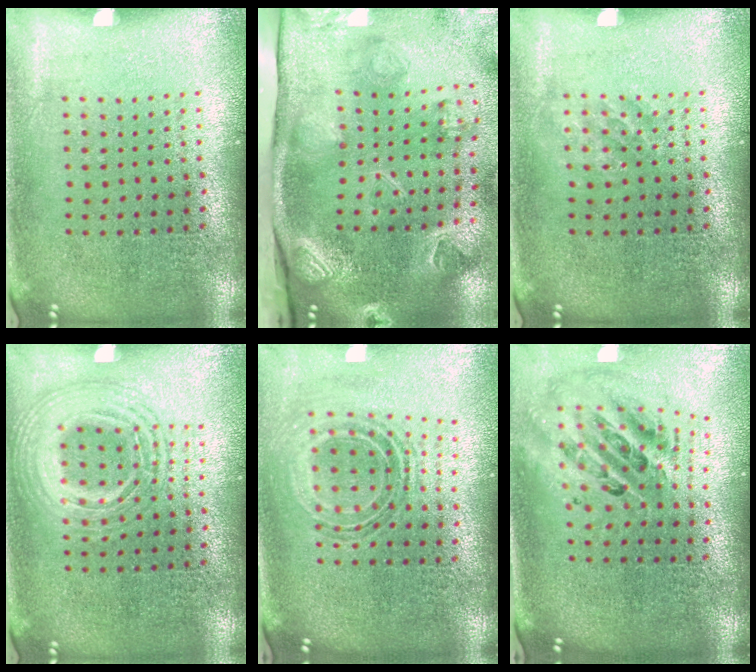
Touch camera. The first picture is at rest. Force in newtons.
{"total": 3.7, "press": 3.1, "slide": 2.1}
{"total": 1.0, "press": 1.0, "slide": 0.2}
{"total": 2.5, "press": 2.4, "slide": 0.2}
{"total": 0.8, "press": 0.8, "slide": 0.3}
{"total": 2.4, "press": 1.7, "slide": 1.7}